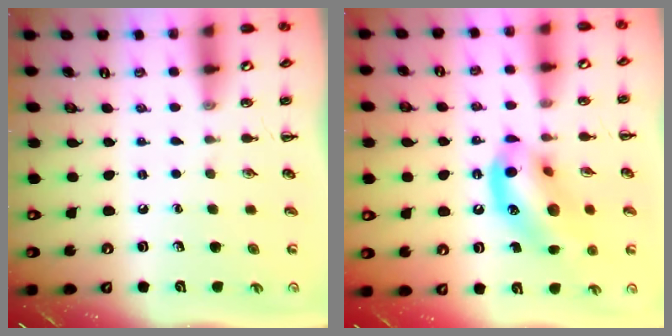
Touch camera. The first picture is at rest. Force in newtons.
{"total": 14.8, "press": 14.6, "slide": 2.4}